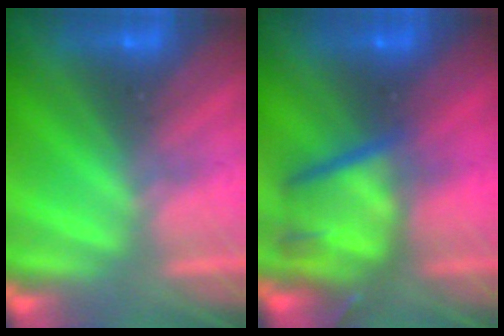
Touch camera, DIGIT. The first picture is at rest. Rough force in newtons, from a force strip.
{"total": 5.5}